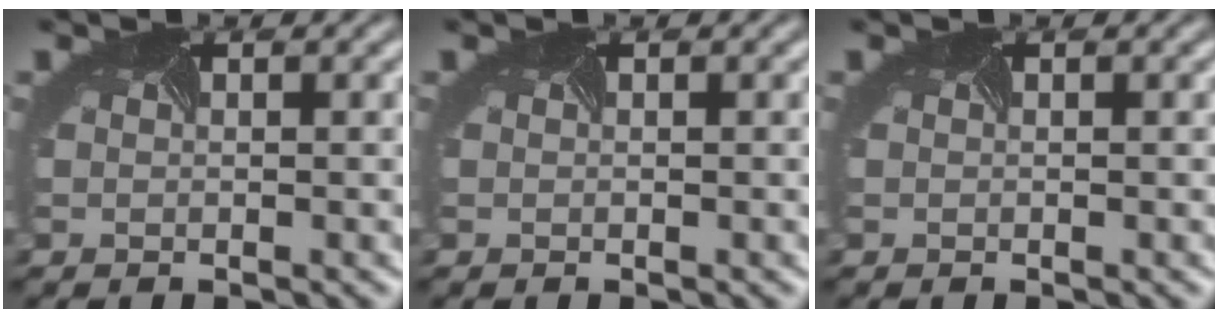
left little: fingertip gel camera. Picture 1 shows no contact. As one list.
[{"total": 0.0}, {"total": 0.0}]